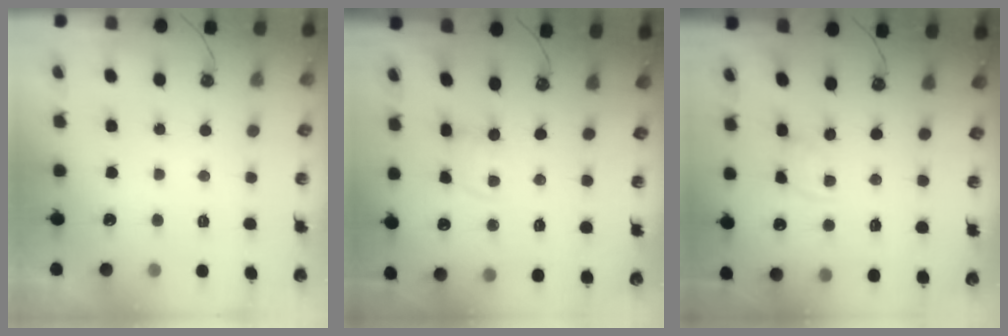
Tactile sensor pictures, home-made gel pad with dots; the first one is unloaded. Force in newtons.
{"total": 1.1, "press": 1.1, "slide": 0.2}
{"total": 1.9, "press": 1.9, "slide": 0.3}